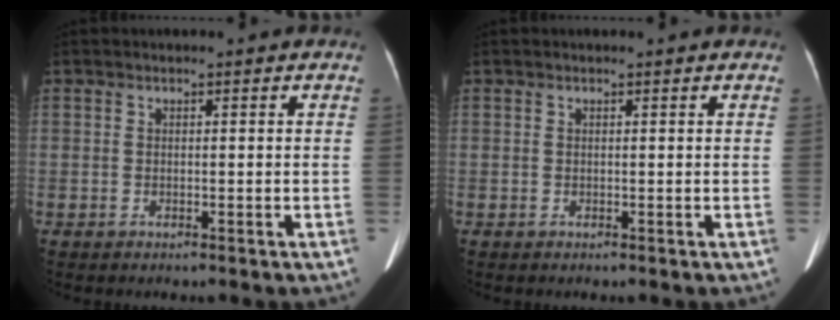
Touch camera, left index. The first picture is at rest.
{"total": 0.0}